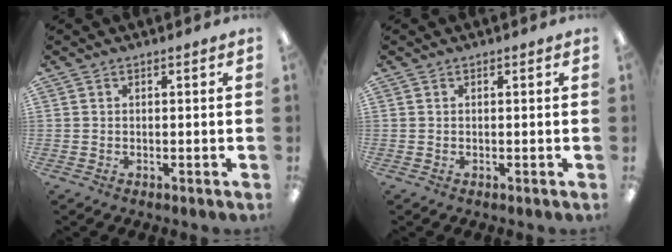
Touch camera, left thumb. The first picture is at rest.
{"total": 0.0}